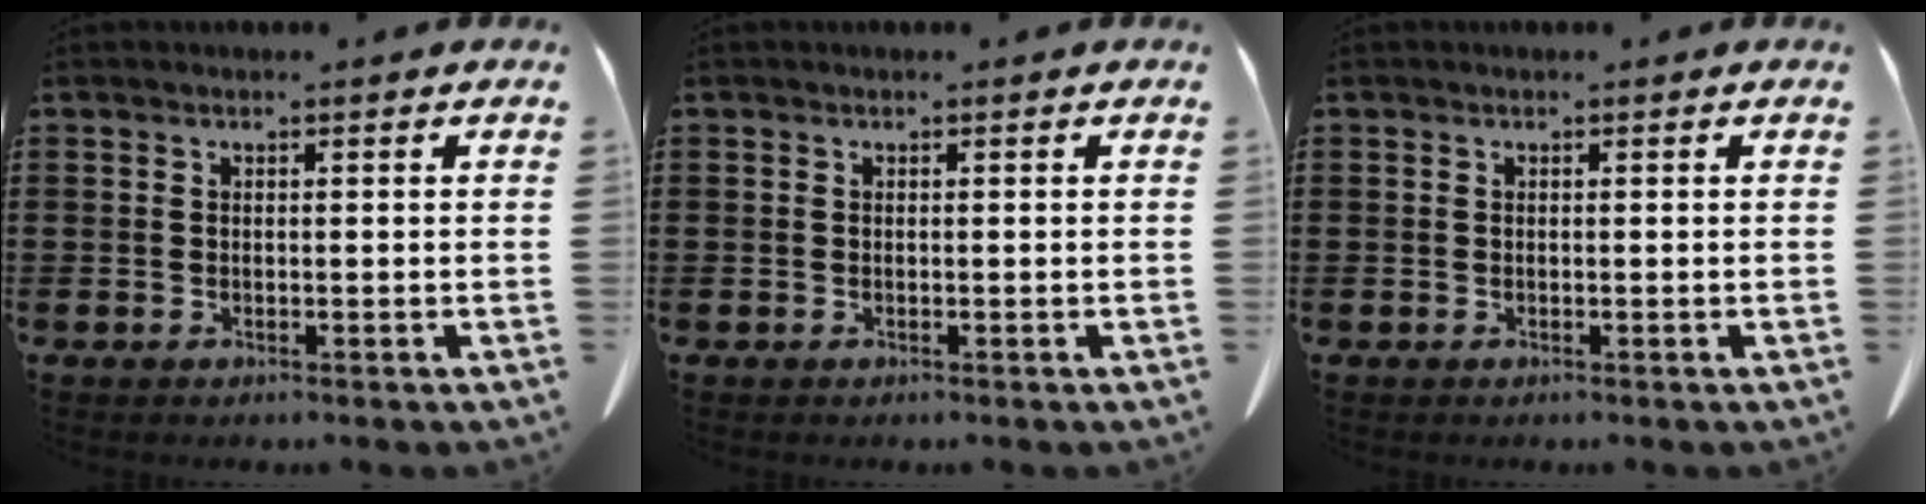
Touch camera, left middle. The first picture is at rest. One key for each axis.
{"total": 0.0}
{"total": 0.0}